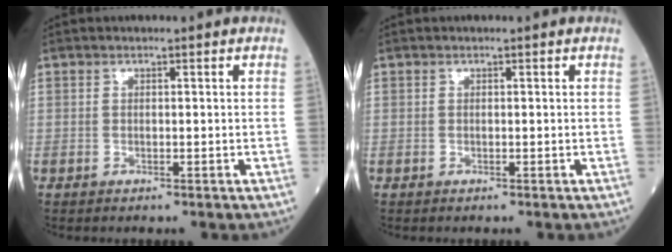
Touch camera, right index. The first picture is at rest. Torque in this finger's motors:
{"motor_torque": [0.01, -0.01, -0.03, -0.01]}